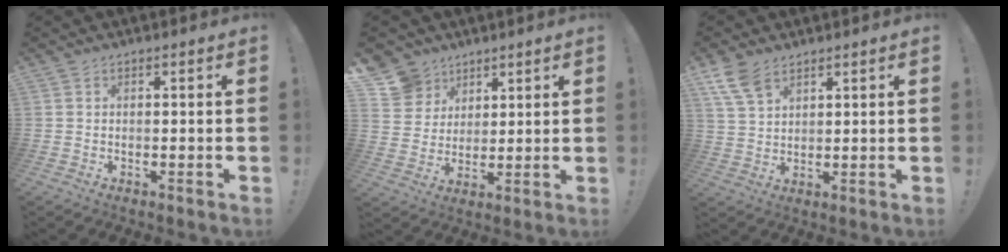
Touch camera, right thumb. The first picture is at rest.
{"total": 10.0, "force": [6.2, 7.7, 1.9], "torque": [-0.039, -0.041, 0.126]}
{"total": 7.7, "force": [5.1, 4.1, 4.1], "torque": [-0.080, -0.018, 0.101]}